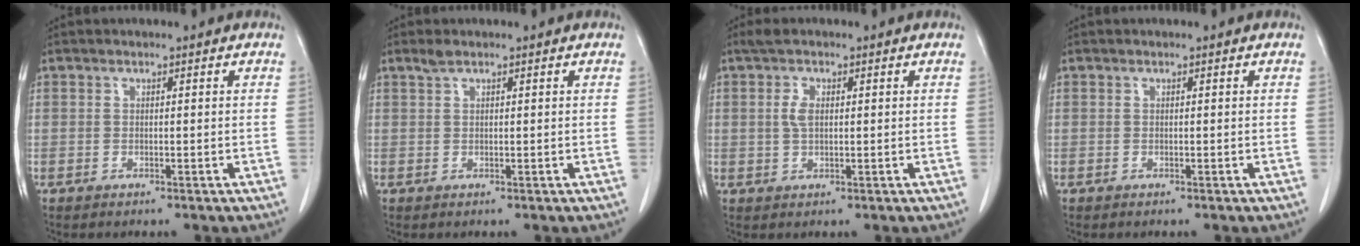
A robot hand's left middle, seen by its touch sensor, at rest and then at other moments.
{"total": 1.1, "force": [0.8, 0.2, 0.6], "torque": [-0.018, 0.008, 0.020]}
{"total": 2.8, "force": [0.7, 1.5, 2.3], "torque": [-0.050, 0.009, 0.015]}
{"total": 0.0}